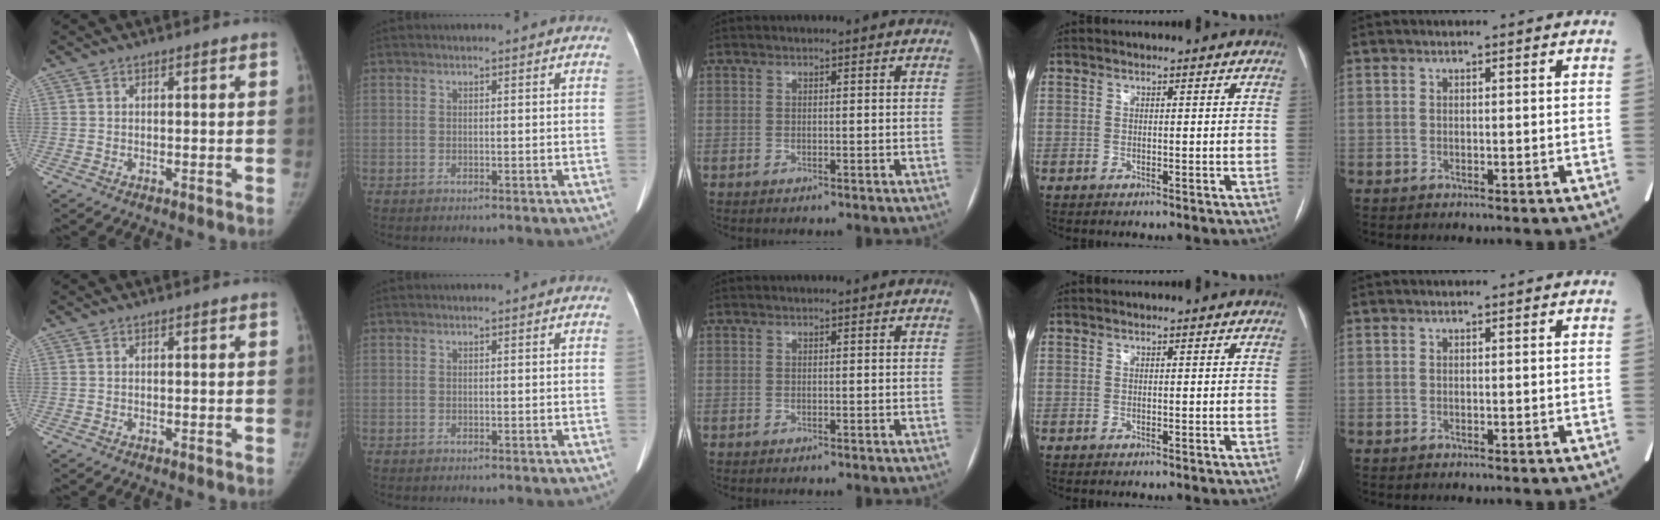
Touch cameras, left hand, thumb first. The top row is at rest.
{}